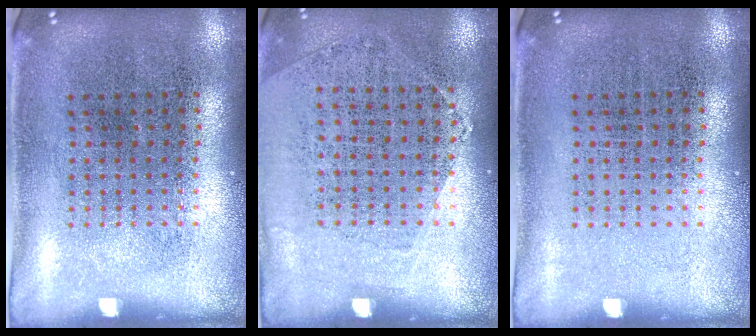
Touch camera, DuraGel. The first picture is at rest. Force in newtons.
{"total": 1.1, "press": 0.9, "slide": 0.7}
{"total": 0.0}